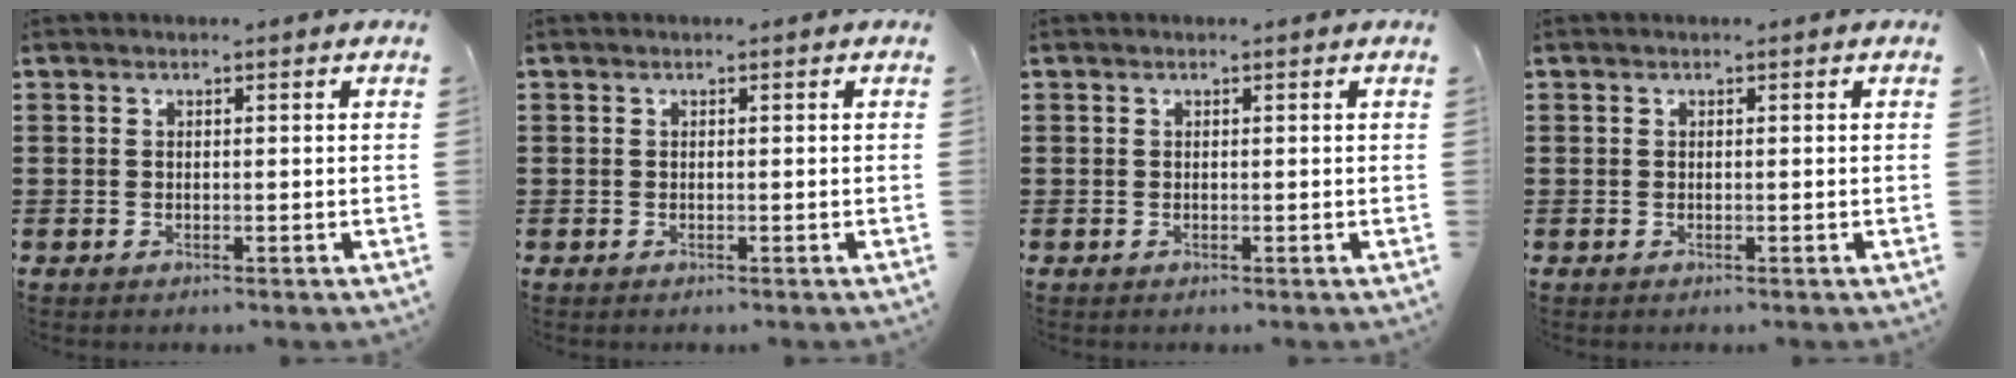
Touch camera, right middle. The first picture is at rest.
{"total": 0.0}
{"total": 0.0}
{"total": 0.0}